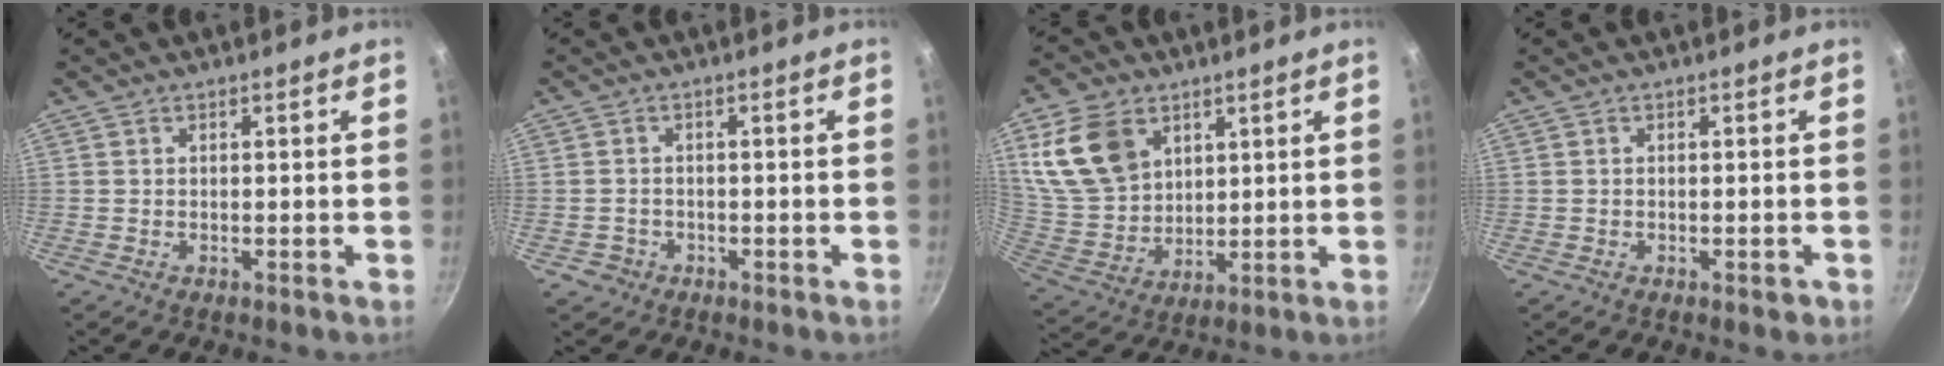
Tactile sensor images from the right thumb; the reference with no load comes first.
{"total": 2.3, "force": [-1.0, 2.0, 0.5], "torque": [-0.003, 0.013, -0.009]}
{"total": 14.9, "force": [6.4, 10.5, 8.4], "torque": [-0.142, -0.022, 0.141]}
{"total": 1.3, "force": [-0.6, 0.6, 0.9], "torque": [-0.011, 0.005, -0.004]}